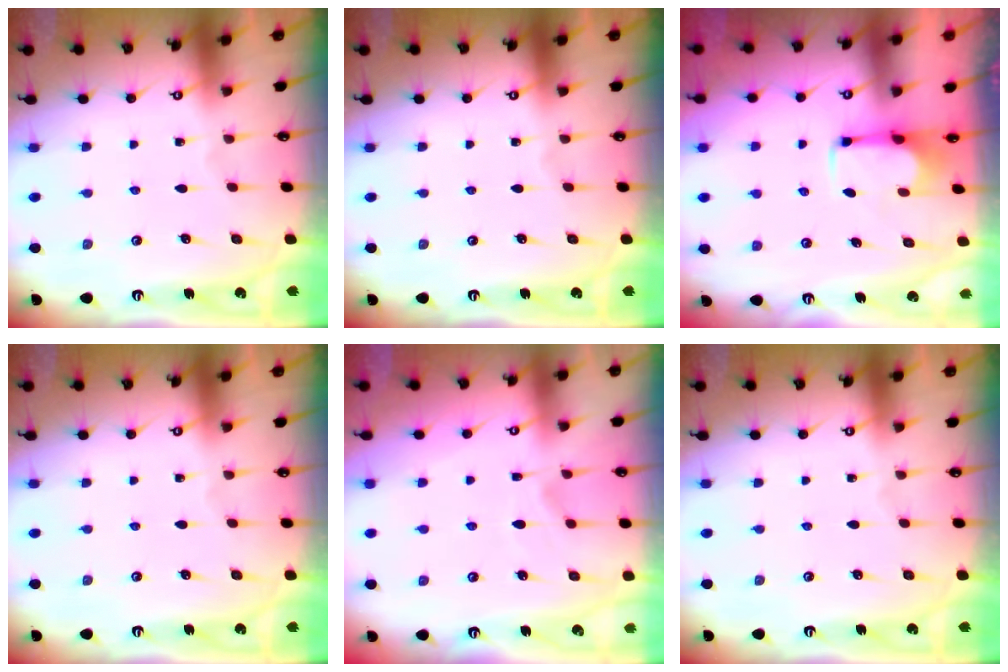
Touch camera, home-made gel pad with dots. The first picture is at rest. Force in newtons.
{"total": 0.0}
{"total": 2.6, "press": 2.5, "slide": 1.0}
{"total": 0.0}
{"total": 2.2, "press": 1.9, "slide": 1.2}
{"total": 0.0}